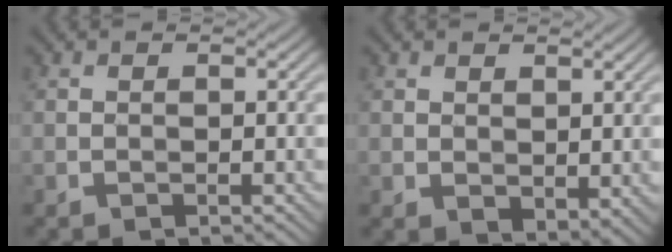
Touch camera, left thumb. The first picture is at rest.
{"total": 3.0, "force": [1.1, 2.2, 1.8], "torque": [-0.037, -0.012, 0.026]}